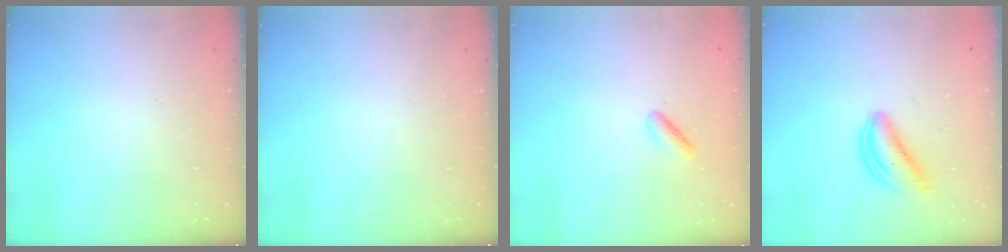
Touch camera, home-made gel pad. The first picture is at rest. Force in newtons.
{"total": 0.0}
{"total": 1.9, "press": 1.5, "slide": 1.2}
{"total": 5.2, "press": 5.1, "slide": 0.9}